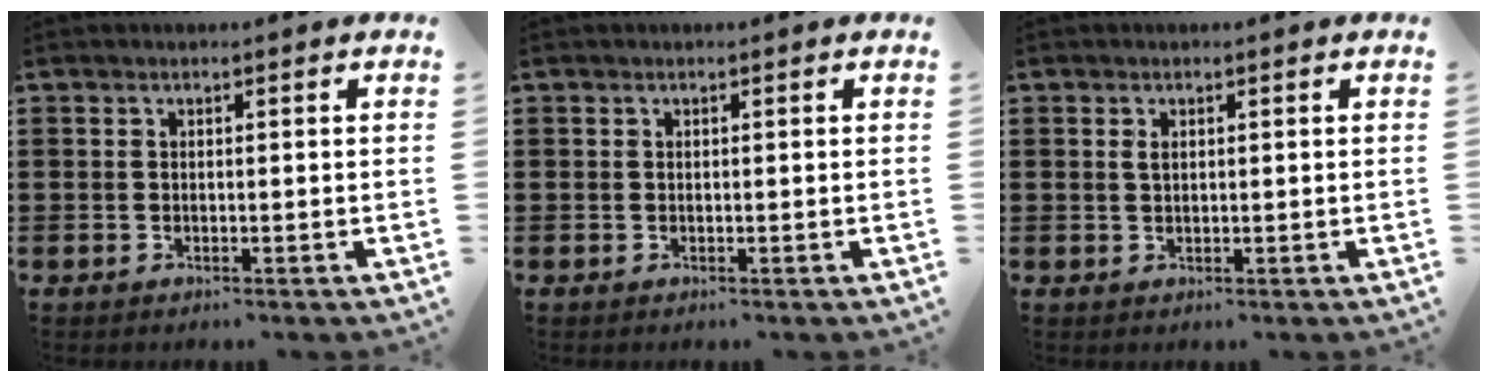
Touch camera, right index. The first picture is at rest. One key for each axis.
{"total": 0.0}
{"total": 1.1, "fx": 0.4, "fy": 0.4, "fz": 0.9, "tx": -0.021, "ty": 0.001, "tz": 0.006}